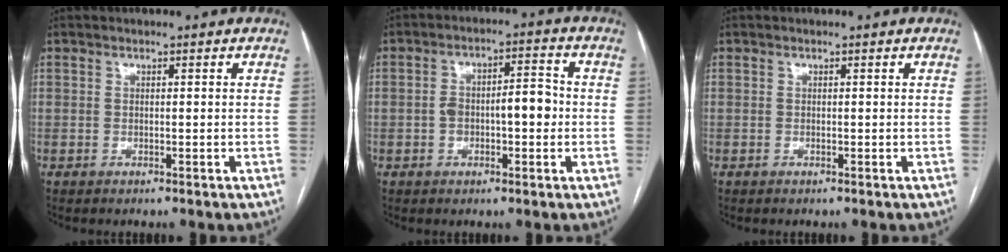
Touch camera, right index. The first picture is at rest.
{"total": 6.9, "force": [-0.7, 2.6, 6.3], "torque": [-0.111, 0.024, -0.011]}
{"total": 0.0}